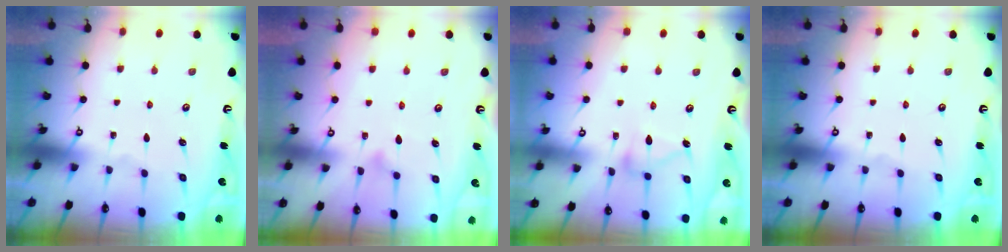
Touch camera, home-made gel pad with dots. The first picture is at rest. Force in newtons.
{"total": 9.7, "press": 9.7, "slide": 0.3}
{"total": 10.6, "press": 10.6, "slide": 0.6}
{"total": 0.0}